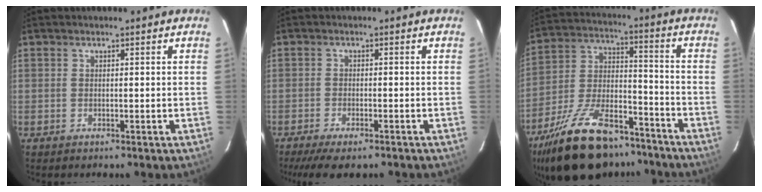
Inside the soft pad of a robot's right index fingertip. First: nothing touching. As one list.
[{"total": 8.6, "force": [-6.8, 2.2, 4.8], "torque": [-0.110, -0.028, -0.112]}, {"total": 24.8, "force": [-18.4, 10.5, 12.9], "torque": [-0.255, 0.005, -0.284]}]